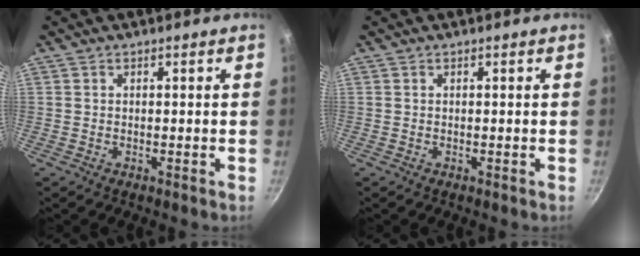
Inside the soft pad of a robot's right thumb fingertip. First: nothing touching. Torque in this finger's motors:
{"motor_torque": [-0.04, 0.04, 0.22, 0.07, 0.00]}